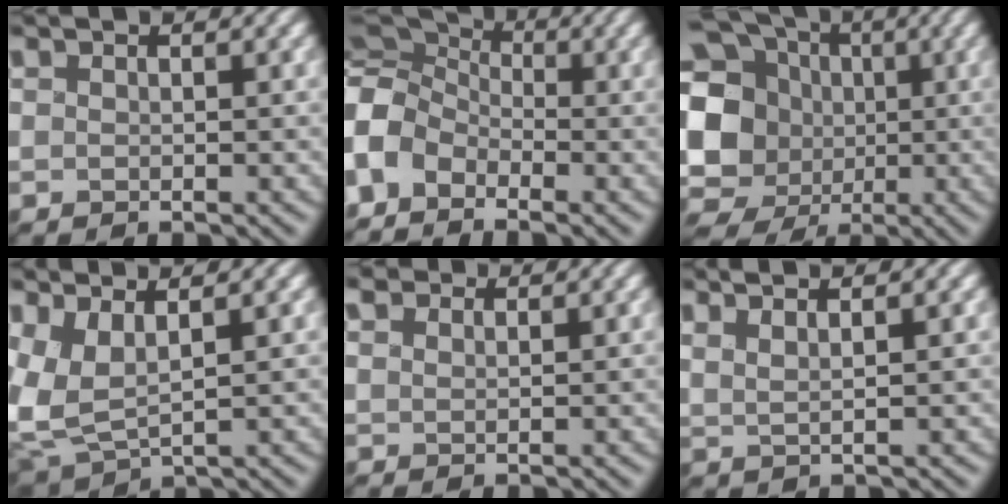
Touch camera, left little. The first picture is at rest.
{"total": 8.7, "force": [-2.2, 6.7, 5.1], "torque": [-0.113, 0.006, -0.065]}
{"total": 17.6, "force": [-1.7, 16.1, 7.0], "torque": [-0.180, 0.016, -0.067]}
{"total": 6.4, "force": [1.7, 3.0, 5.4], "torque": [-0.143, 0.002, 0.032]}
{"total": 2.4, "force": [1.9, 1.2, 0.8], "torque": [-0.024, -0.001, 0.035]}
{"total": 4.1, "force": [2.7, 1.3, 2.9], "torque": [-0.024, 0.022, 0.013]}